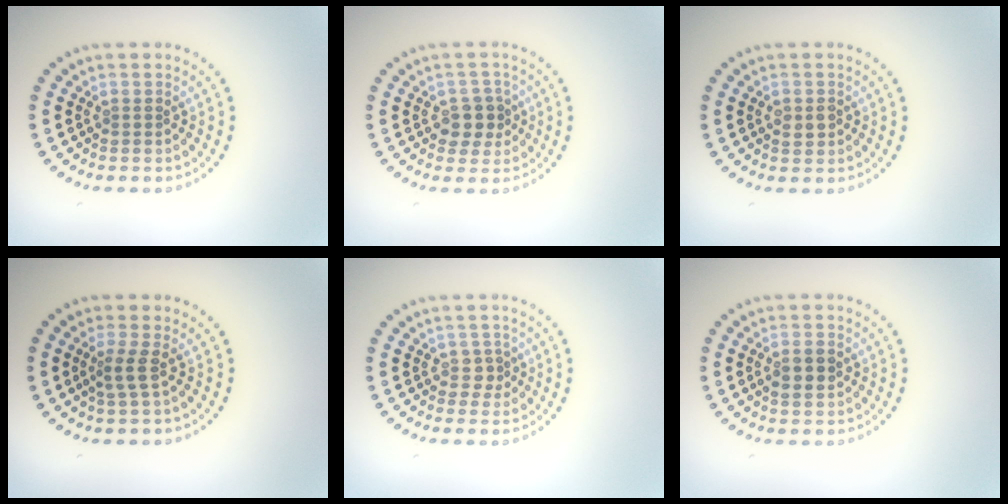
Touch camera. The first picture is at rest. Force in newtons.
{"total": 2.7, "press": 2.5, "slide": 1.0}
{"total": 1.5, "press": 1.5, "slide": 0.4}
{"total": 2.0, "press": 1.4, "slide": 1.4}
{"total": 1.2, "press": 1.0, "slide": 0.7}
{"total": 2.2, "press": 2.2, "slide": 0.1}